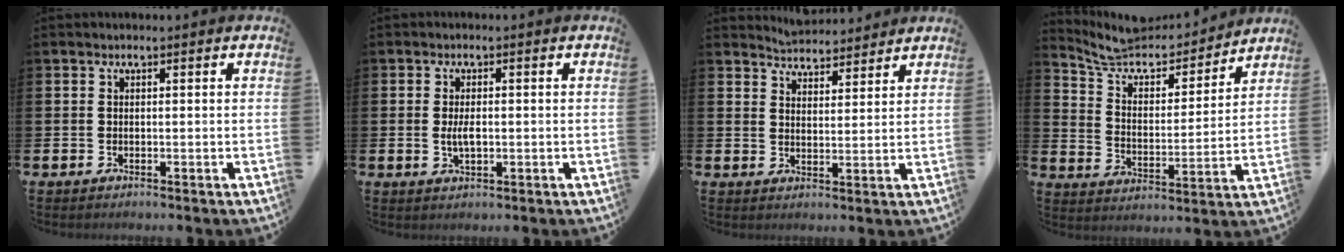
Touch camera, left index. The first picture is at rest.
{"total": 2.4, "force": [0.0, 1.1, 2.2], "torque": [-0.035, -0.001, -0.002]}
{"total": 4.3, "force": [4.2, 0.6, -0.4], "torque": [-0.011, -0.027, 0.078]}
{"total": 8.6, "force": [7.8, 2.9, 2.1], "torque": [-0.079, -0.061, 0.135]}